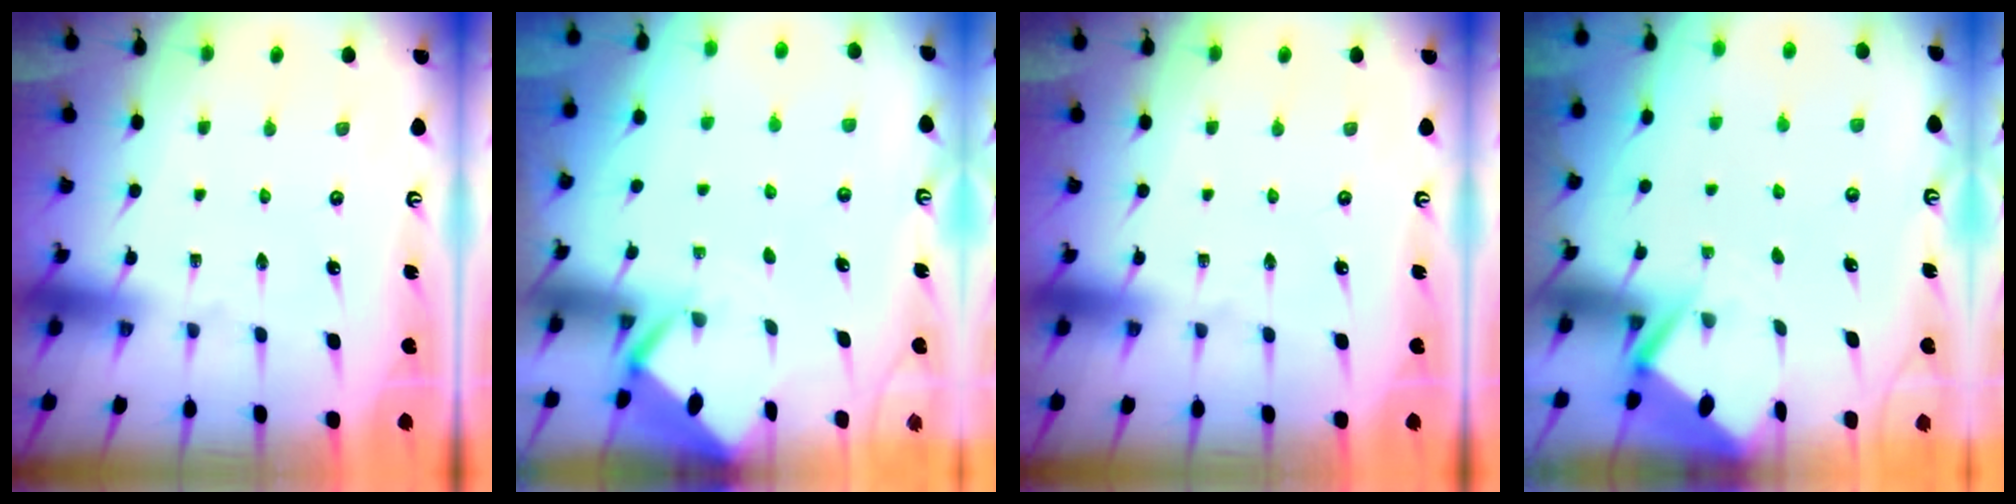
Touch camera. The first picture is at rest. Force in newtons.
{"total": 2.4, "press": 2.4, "slide": 0.1}
{"total": 0.0}
{"total": 2.9, "press": 2.9, "slide": 0.4}